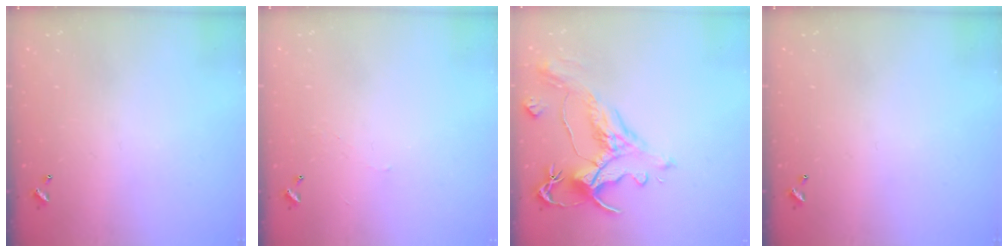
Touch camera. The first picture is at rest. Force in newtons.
{"total": 2.1, "press": 2.1, "slide": 0.6}
{"total": 1.6, "press": 0.8, "slide": 1.4}
{"total": 0.0}